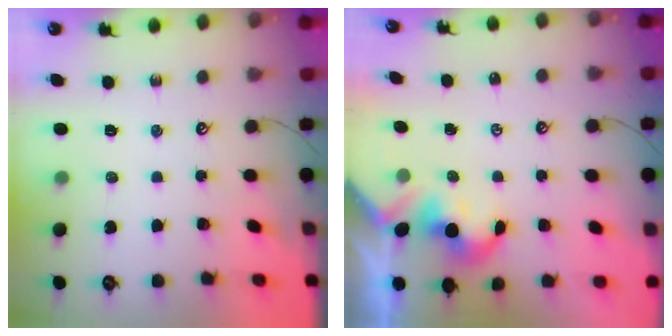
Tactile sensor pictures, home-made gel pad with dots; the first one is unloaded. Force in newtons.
{"total": 2.1, "press": 2.1, "slide": 0.2}